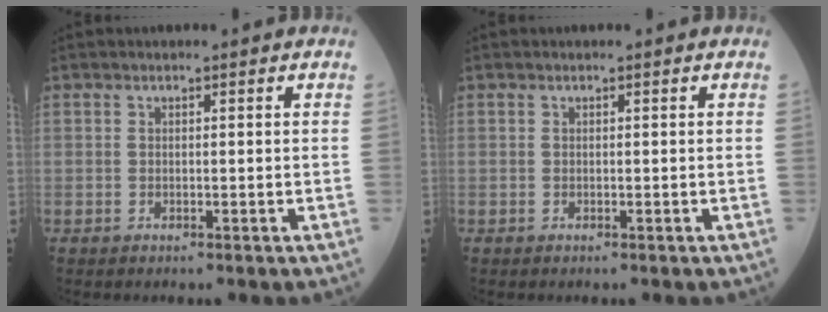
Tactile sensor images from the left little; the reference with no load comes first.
{"total": 0.0}